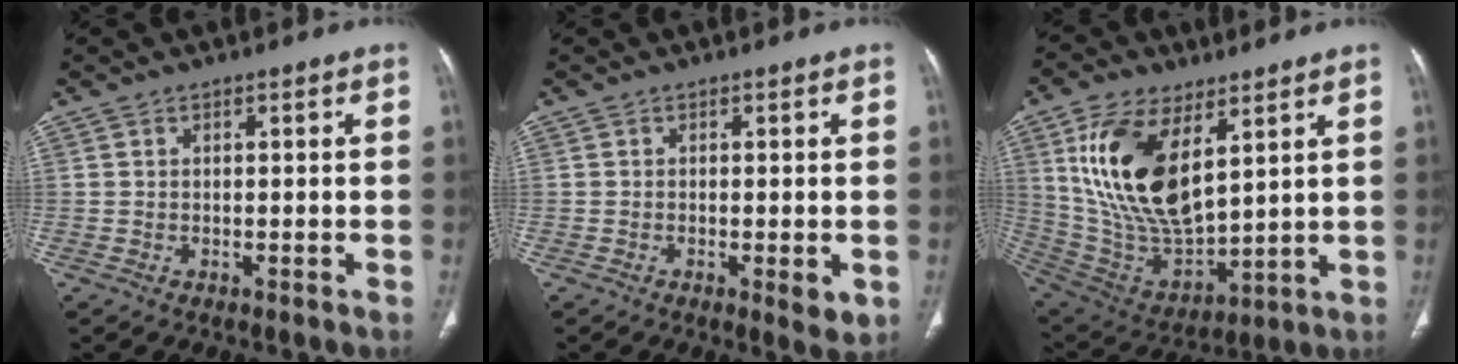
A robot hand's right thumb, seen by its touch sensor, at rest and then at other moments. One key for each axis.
{"total": 3.2, "fx": -0.8, "fy": 1.1, "fz": 3.0, "tx": -0.042, "ty": -0.009, "tz": -0.012}
{"total": 20.2, "fx": 7.5, "fy": 10.2, "fz": 15.8, "tx": -0.283, "ty": -0.032, "tz": 0.154}